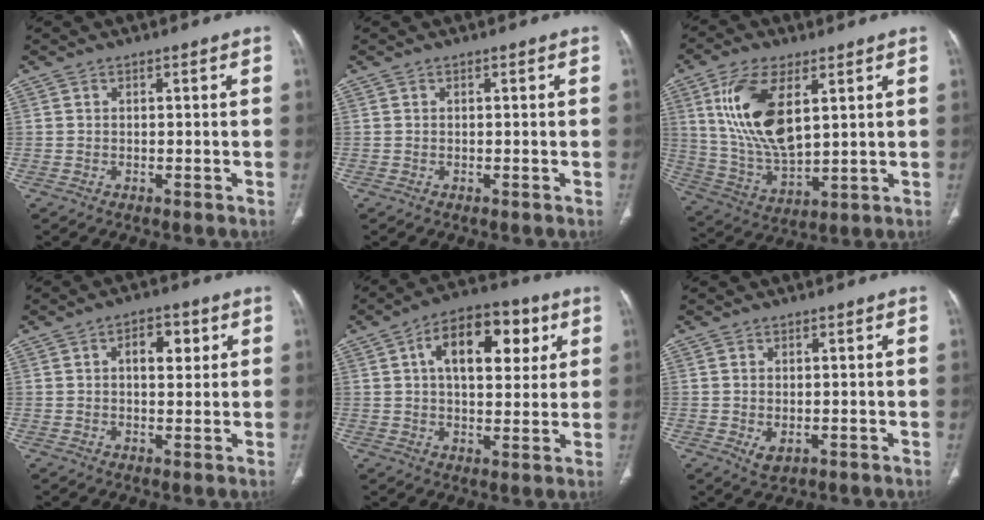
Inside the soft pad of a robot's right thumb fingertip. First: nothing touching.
{"total": 0.0}
{"total": 16.0, "force": [5.3, 7.4, 13.1], "torque": [-0.258, -0.024, 0.113]}
{"total": 5.8, "force": [1.8, 3.3, 4.5], "torque": [-0.047, 0.001, 0.024]}
{"total": 15.2, "force": [5.0, 8.3, 11.7], "torque": [-0.145, 0.006, 0.072]}
{"total": 2.6, "force": [-0.5, 1.7, 2.0], "torque": [-0.034, -0.005, 0.001]}